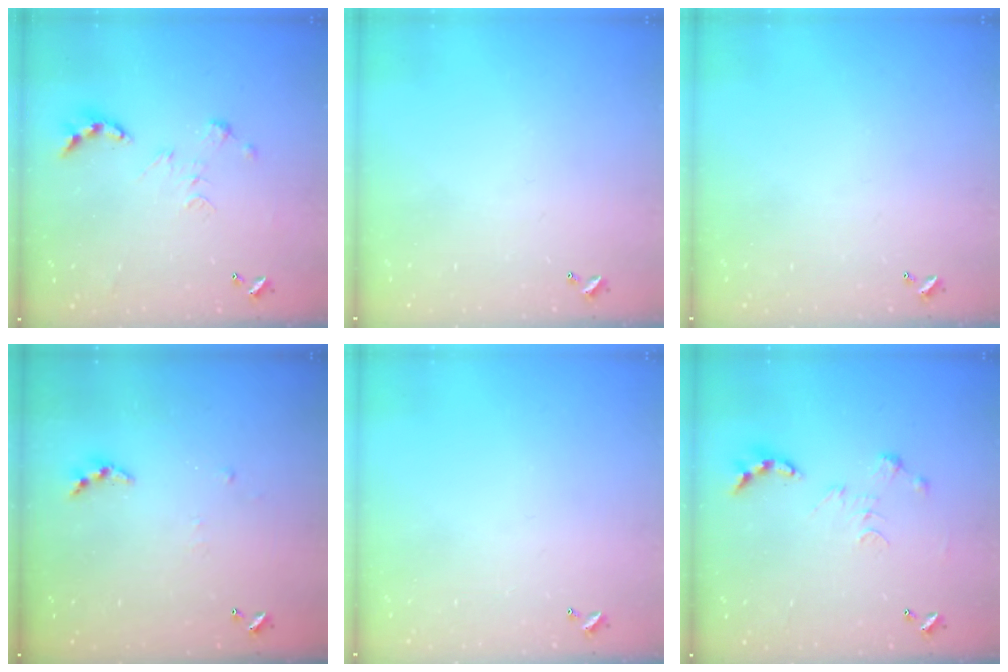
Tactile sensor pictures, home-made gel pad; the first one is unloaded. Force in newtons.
{"total": 0.0}
{"total": 0.0}
{"total": 4.2, "press": 4.2, "slide": 0.3}
{"total": 0.0}
{"total": 0.0}